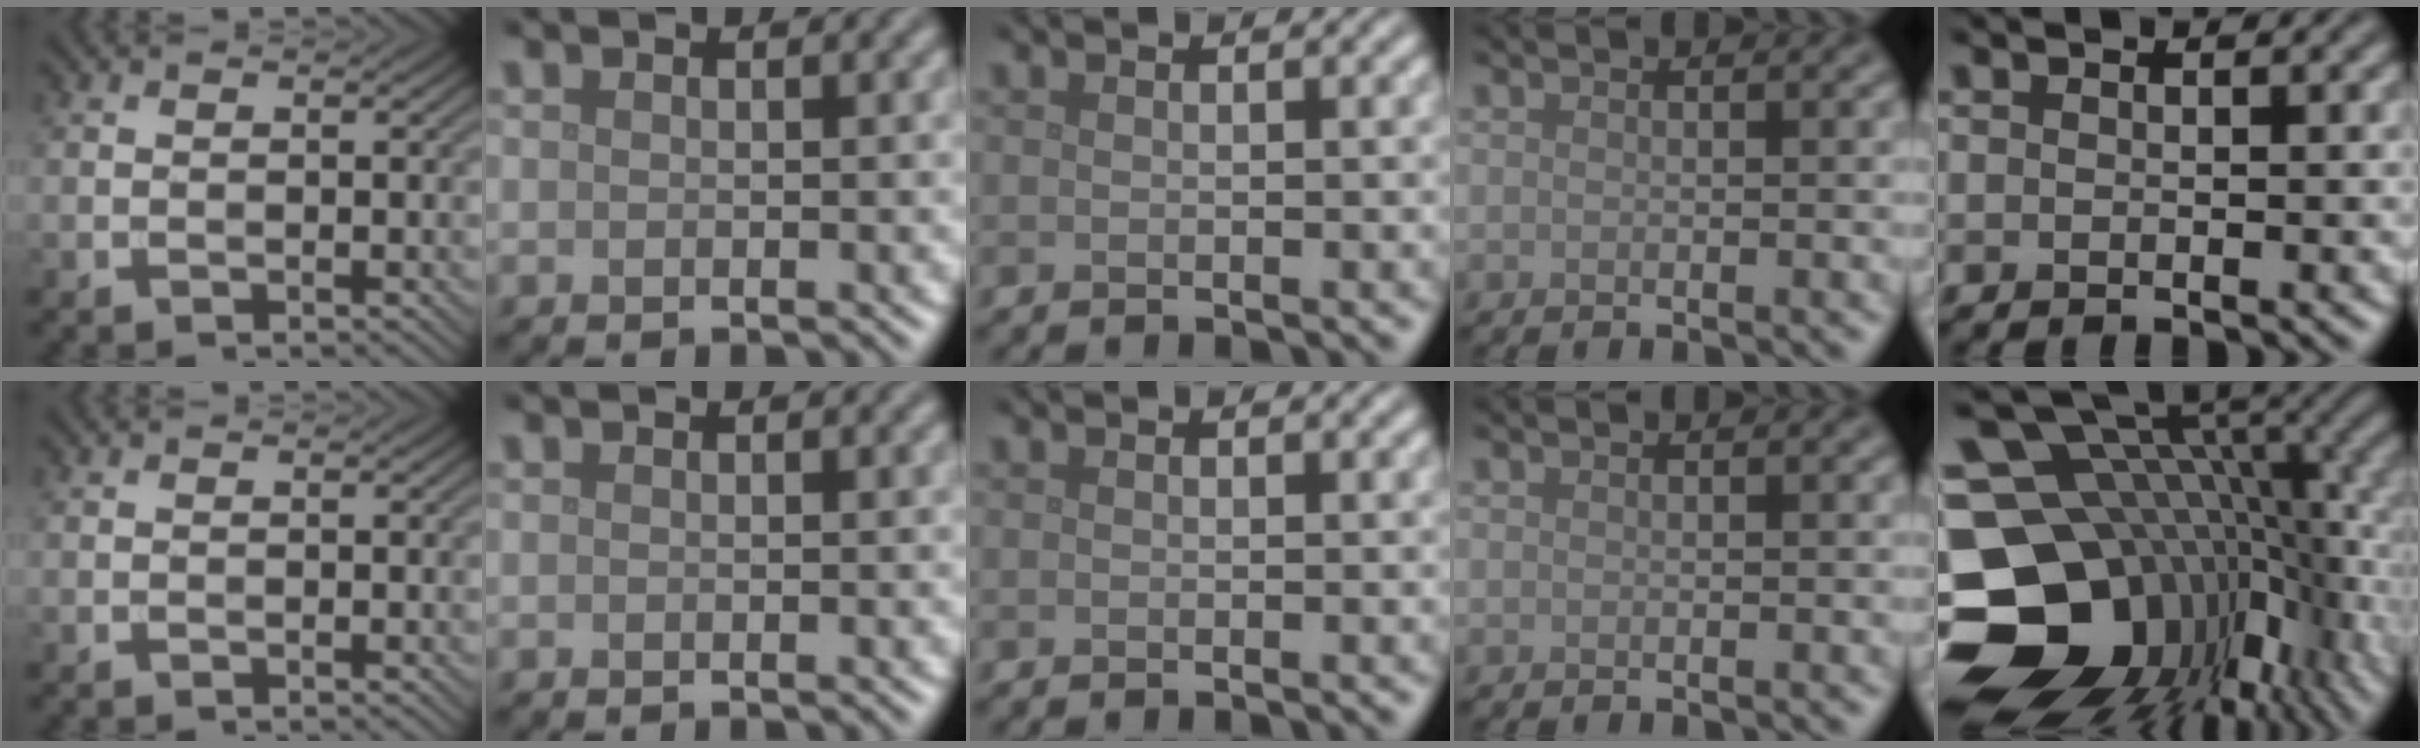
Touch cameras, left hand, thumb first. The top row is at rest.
{"little": {"total": 18.8, "force": [-4.4, 13.6, 12.2], "torque": [-0.236, -0.021, -0.043]}}